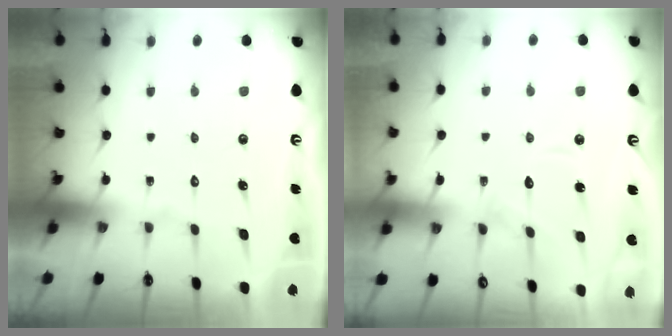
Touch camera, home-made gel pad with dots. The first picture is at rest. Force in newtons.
{"total": 10.4, "press": 10.4, "slide": 1.1}